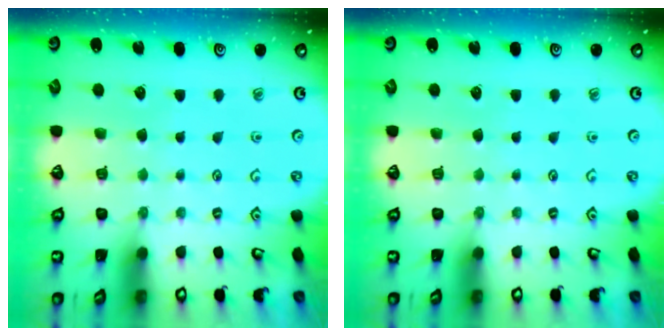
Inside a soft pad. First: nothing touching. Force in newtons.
{"total": 0.0}